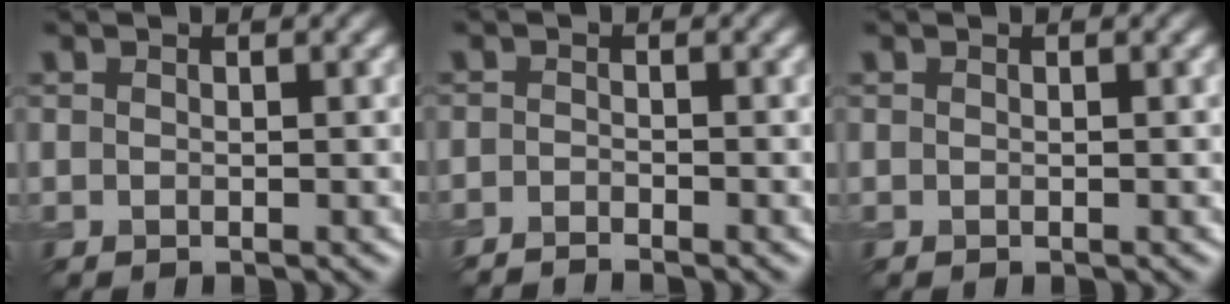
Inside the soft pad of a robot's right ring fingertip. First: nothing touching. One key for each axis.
{"total": 1.9, "fx": -1.8, "fy": 0.1, "fz": 0.6, "tx": -0.014, "ty": 0.002, "tz": -0.038}
{"total": 0.0}